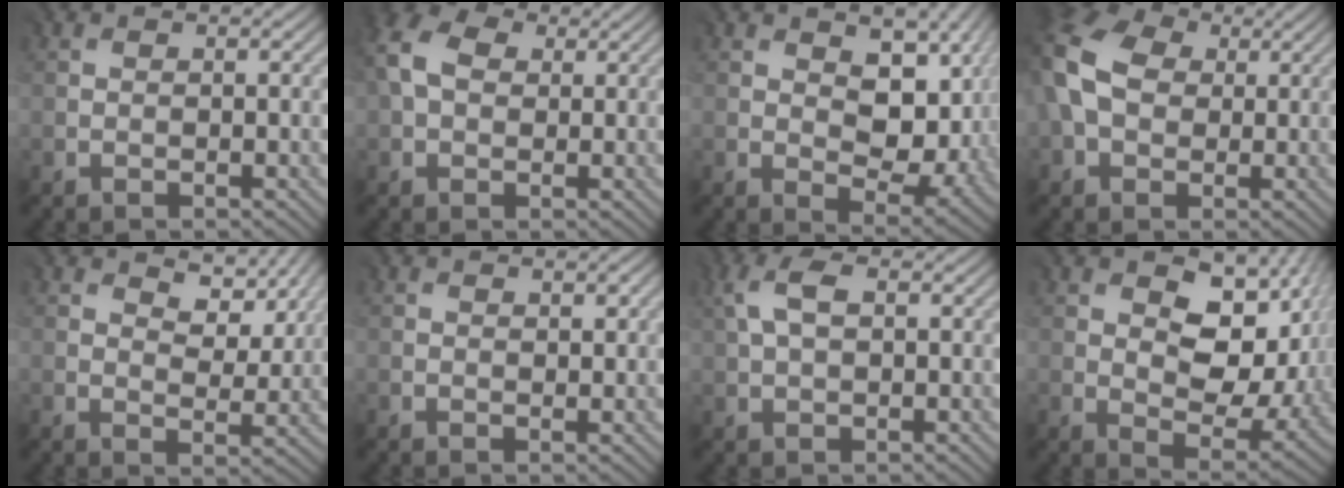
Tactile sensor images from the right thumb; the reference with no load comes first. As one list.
[{"total": 7.0, "force": [1.5, 5.1, 4.5], "torque": [-0.124, 0.010, 0.021]}, {"total": 10.2, "force": [1.3, 6.1, 8.1], "torque": [-0.131, -0.012, 0.029]}, {"total": 11.1, "force": [1.2, 8.3, 7.3], "torque": [-0.203, -0.008, 0.028]}, {"total": 6.3, "force": [3.8, 3.3, 3.9], "torque": [-0.069, -0.007, 0.066]}, {"total": 1.1, "force": [0.6, 0.5, 0.7], "torque": [-0.009, -0.004, 0.014]}, {"total": 4.5, "force": [1.6, 2.3, 3.4], "torque": [-0.085, 0.012, 0.029]}, {"total": 11.4, "force": [2.4, 7.0, 8.6], "torque": [-0.135, -0.011, 0.050]}]